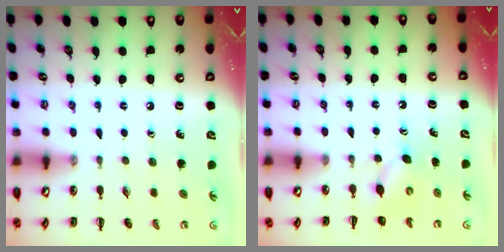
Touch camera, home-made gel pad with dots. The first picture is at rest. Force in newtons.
{"total": 3.6, "press": 3.5, "slide": 0.7}